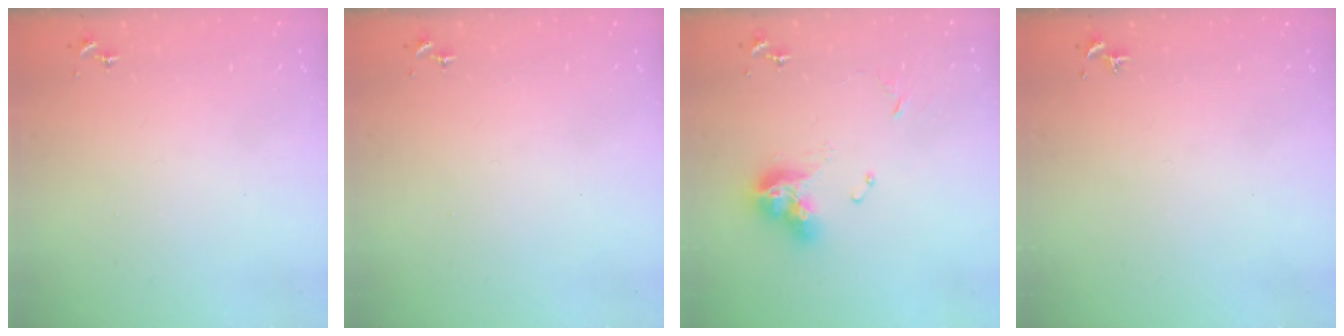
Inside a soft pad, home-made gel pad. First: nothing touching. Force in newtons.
{"total": 0.0}
{"total": 12.9, "press": 12.8, "slide": 1.3}
{"total": 0.0}